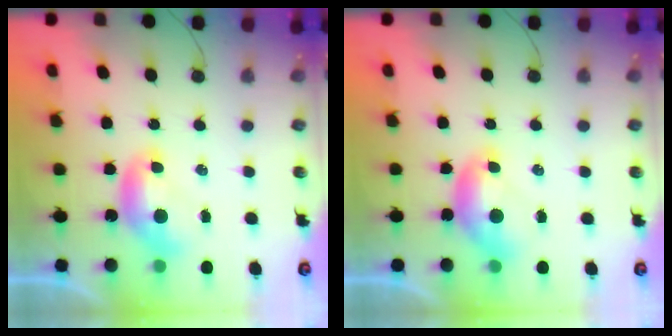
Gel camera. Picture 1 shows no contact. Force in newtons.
{"total": 0.6, "press": 0.3, "slide": 0.6}